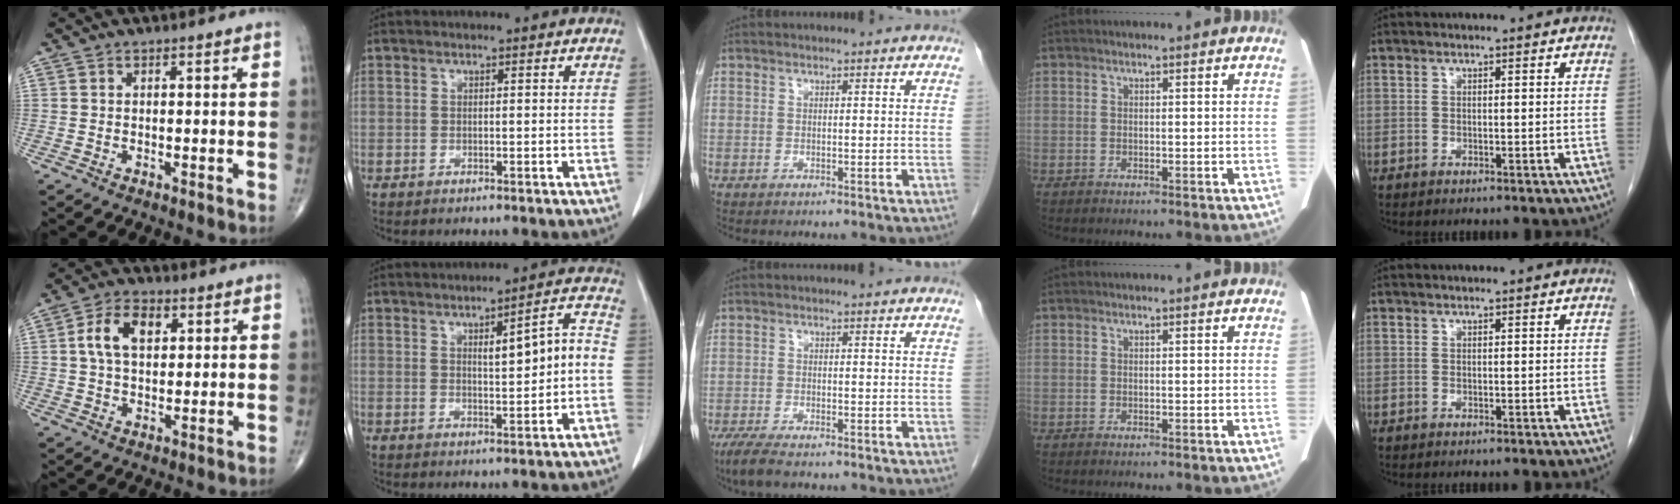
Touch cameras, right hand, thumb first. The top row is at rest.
{"thumb": {"total": 8.5, "force": [2.2, 5.3, 6.3], "torque": [-0.104, 0.007, 0.037]}, "index": {"total": 6.9, "force": [0.0, 1.1, 6.8], "torque": [-0.099, 0.021, 0.004]}, "middle": {"total": 4.4, "force": [-3.3, 0.9, 2.7], "torque": [-0.059, -0.013, -0.056]}}